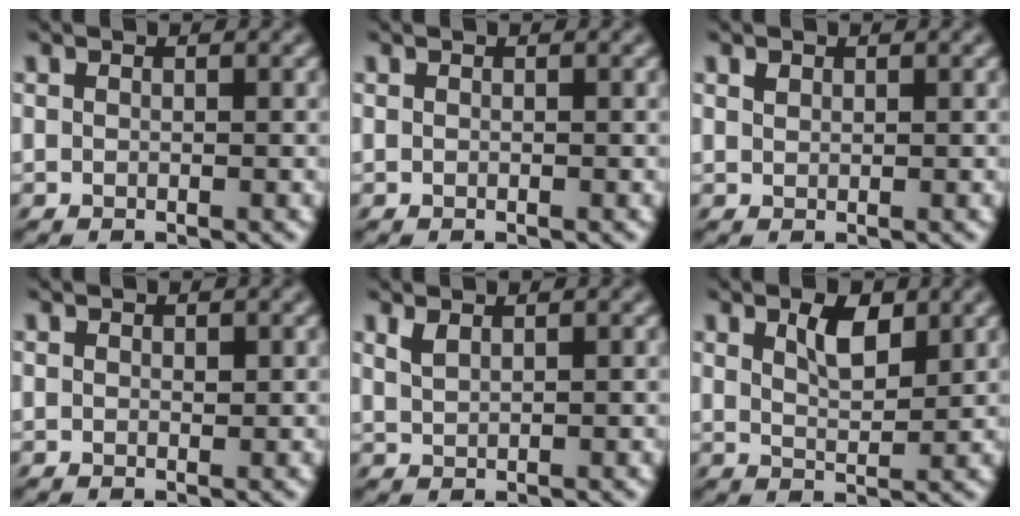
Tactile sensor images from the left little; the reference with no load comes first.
{"total": 0.0}
{"total": 0.5, "force": [0.4, 0.2, 0.3], "torque": [-0.007, 0.001, 0.005]}
{"total": 0.6, "force": [0.3, 0.3, 0.4], "torque": [-0.010, 0.000, 0.008]}
{"total": 0.9, "force": [0.5, -0.2, 0.7], "torque": [-0.014, -0.001, 0.012]}
{"total": 2.7, "force": [1.3, 0.9, 2.2], "torque": [-0.041, -0.001, 0.019]}